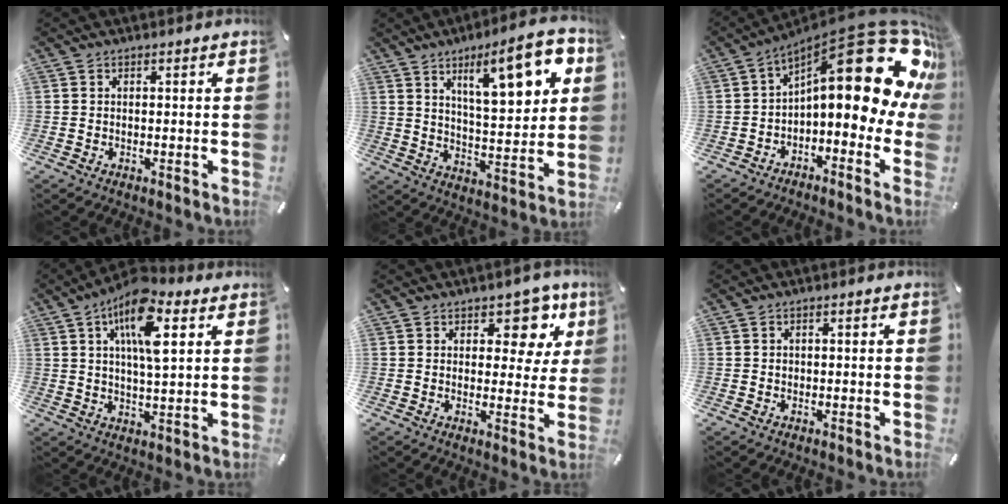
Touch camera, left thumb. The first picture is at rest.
{"total": 17.2, "force": [8.8, 5.9, 13.6], "torque": [-0.193, -0.040, 0.134]}
{"total": 25.6, "force": [8.5, 10.4, 21.7], "torque": [-0.275, -0.074, 0.151]}
{"total": 12.6, "force": [5.7, 4.8, 10.2], "torque": [-0.172, -0.009, 0.097]}
{"total": 10.1, "force": [5.4, 6.1, 6.1], "torque": [-0.065, -0.032, 0.089]}
{"total": 0.7, "force": [-0.1, 0.6, 0.3], "torque": [-0.006, 0.004, -0.004]}